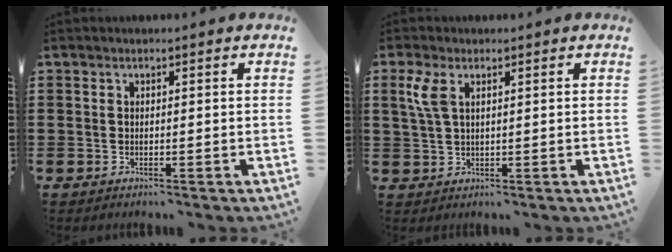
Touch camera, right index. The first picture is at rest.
{"total": 3.9, "force": [1.6, 1.6, 3.1], "torque": [-0.076, 0.004, 0.026]}